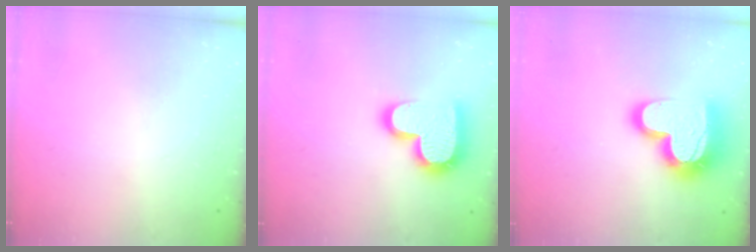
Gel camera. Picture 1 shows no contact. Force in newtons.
{"total": 17.7, "press": 17.6, "slide": 1.3}
{"total": 21.1, "press": 21.0, "slide": 1.9}